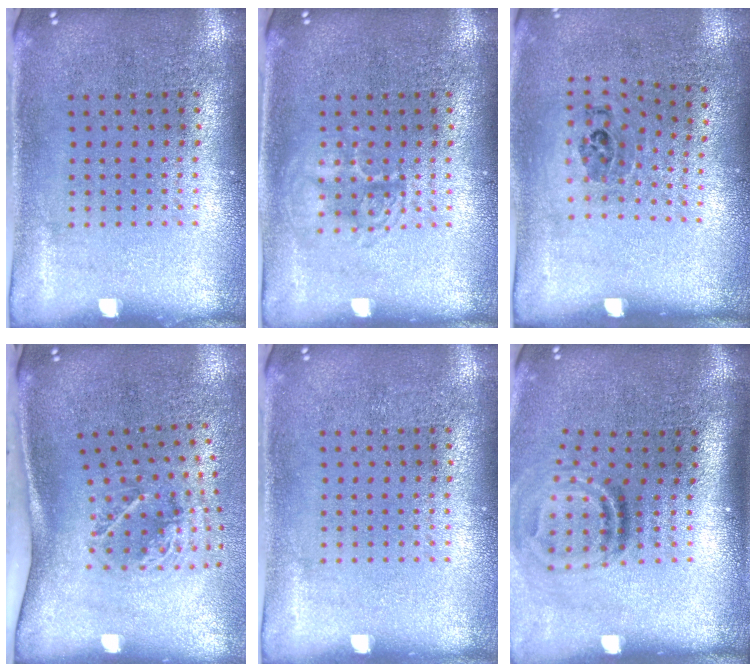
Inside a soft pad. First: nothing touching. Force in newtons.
{"total": 1.9, "press": 1.9, "slide": 0.3}
{"total": 1.2, "press": 0.8, "slide": 0.9}
{"total": 2.1, "press": 1.3, "slide": 1.7}
{"total": 0.0}
{"total": 1.8, "press": 1.0, "slide": 1.5}